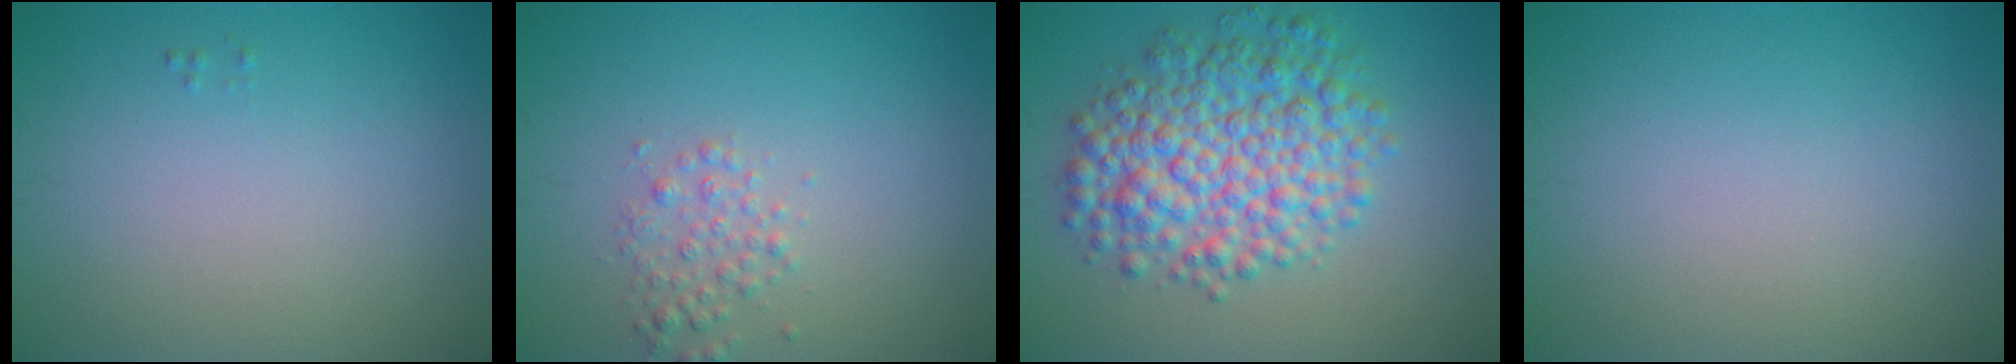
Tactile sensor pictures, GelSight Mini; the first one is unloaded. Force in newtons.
{"total": 1.8, "press": 1.8, "slide": 0.0}
{"total": 8.0, "press": 8.0, "slide": 0.1}
{"total": 0.0}